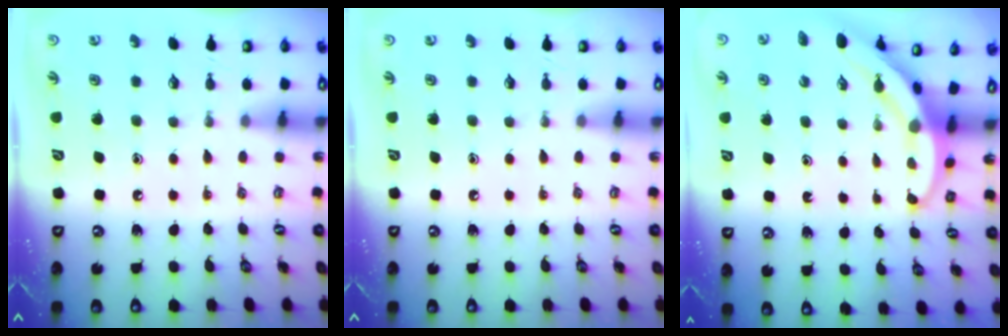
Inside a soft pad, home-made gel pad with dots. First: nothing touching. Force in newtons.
{"total": 0.0}
{"total": 3.6, "press": 3.6, "slide": 0.1}